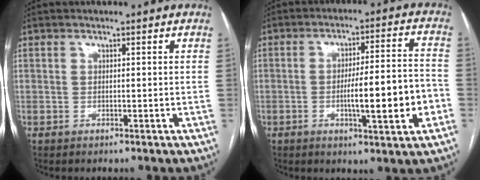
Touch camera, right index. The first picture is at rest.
{"total": 11.7, "force": [-3.1, 1.3, 11.2], "torque": [-0.172, 0.009, -0.043]}